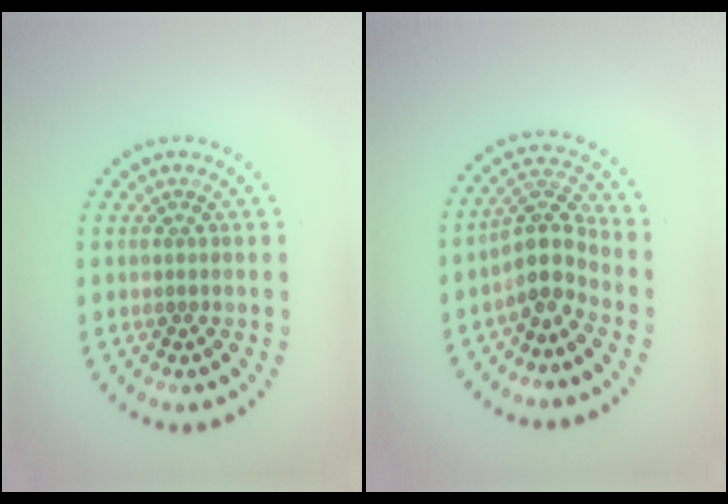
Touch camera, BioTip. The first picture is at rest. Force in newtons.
{"total": 3.6, "press": 2.8, "slide": 2.3}